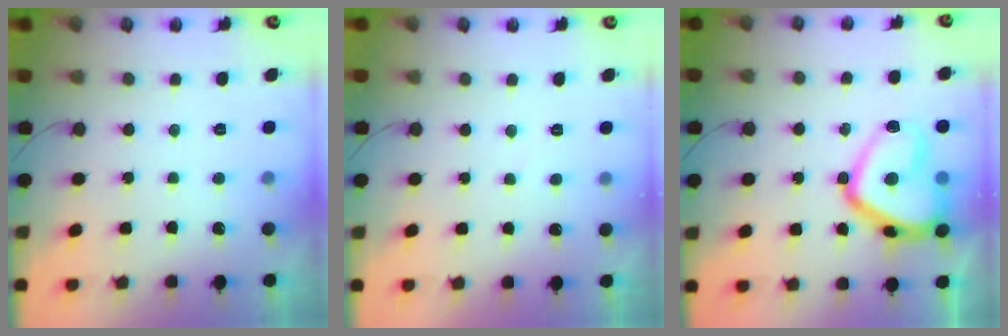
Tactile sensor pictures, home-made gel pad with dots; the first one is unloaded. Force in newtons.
{"total": 0.8, "press": 0.7, "slide": 0.3}
{"total": 16.9, "press": 16.8, "slide": 1.5}